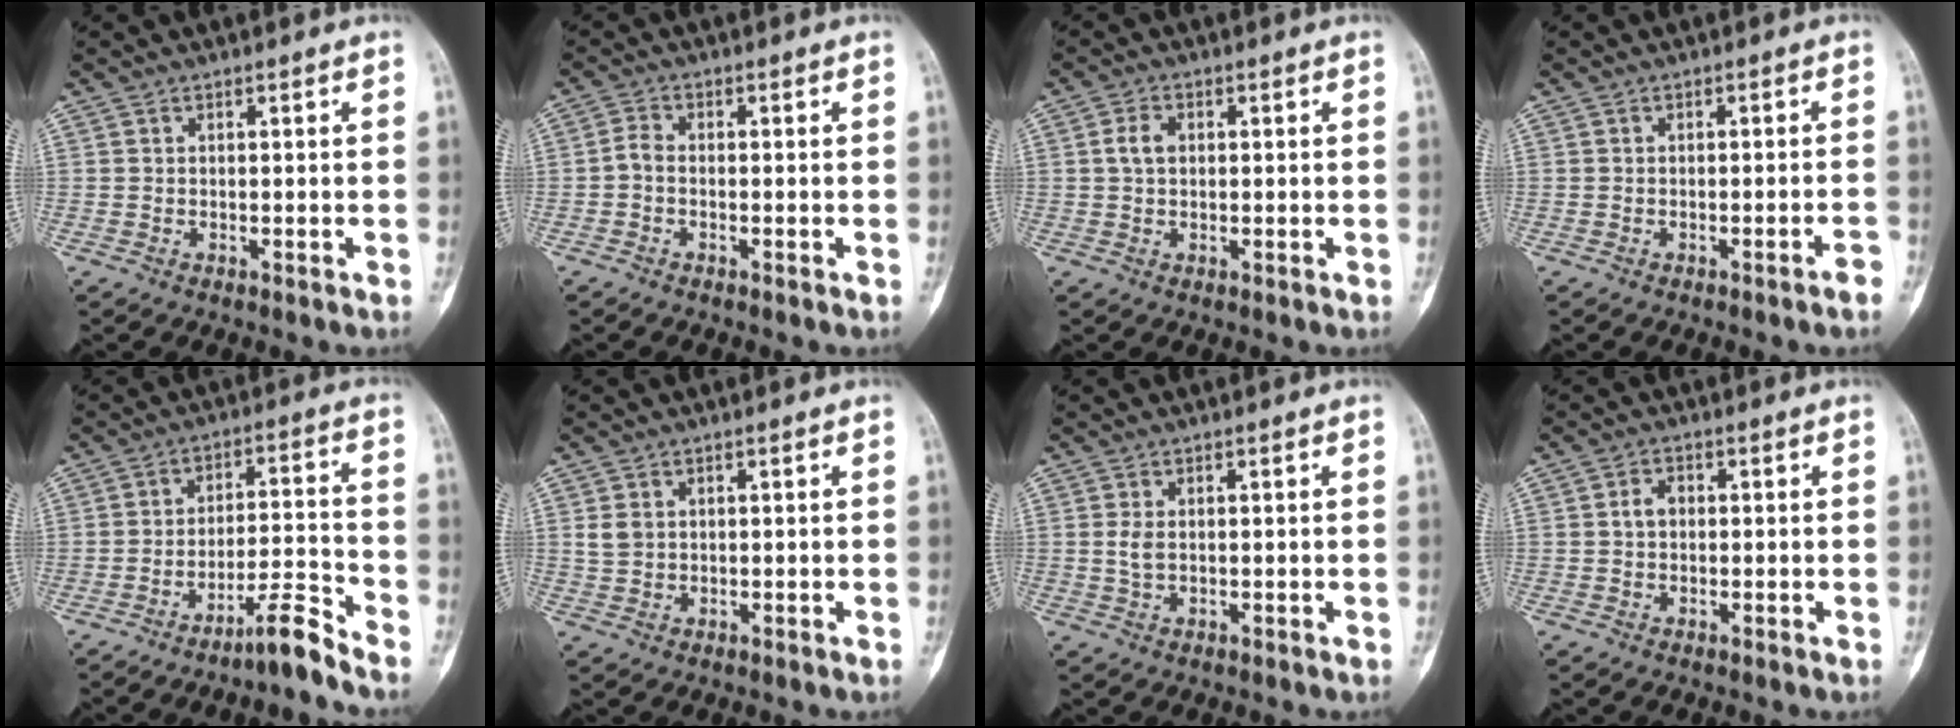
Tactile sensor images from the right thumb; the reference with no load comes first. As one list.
[{"total": 2.1, "force": [-0.7, 1.2, 1.6], "torque": [-0.033, 0.007, -0.023]}, {"total": 3.2, "force": [0.5, 2.1, 2.3], "torque": [-0.045, 0.006, 0.007]}, {"total": 1.9, "force": [-1.3, 0.0, 1.4], "torque": [-0.025, 0.008, -0.018]}, {"total": 6.8, "force": [-5.8, -0.1, 3.6], "torque": [-0.060, 0.064, -0.101]}, {"total": 2.5, "force": [0.7, 2.0, 1.4], "torque": [-0.022, 0.001, 0.019]}, {"total": 2.2, "force": [0.2, 1.3, 1.8], "torque": [-0.042, 0.000, 0.005]}, {"total": 2.5, "force": [0.1, 1.9, 1.6], "torque": [-0.025, 0.010, -0.003]}]